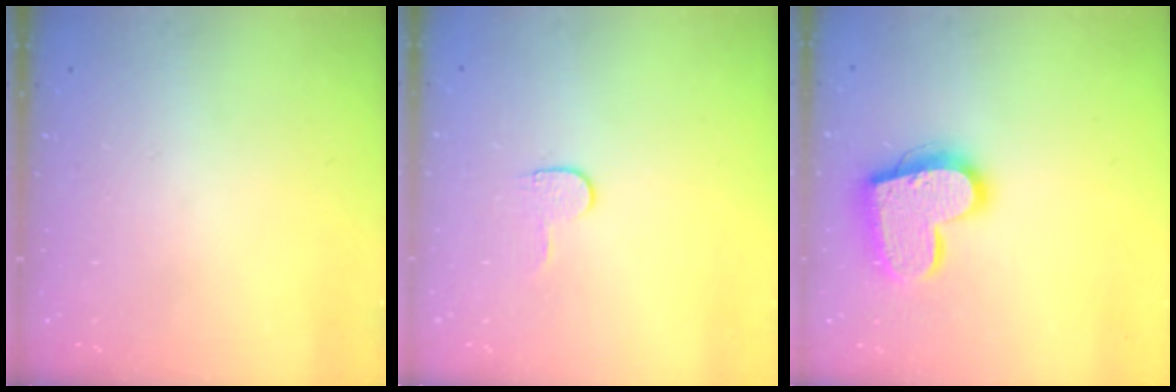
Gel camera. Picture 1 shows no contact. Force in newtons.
{"total": 3.6, "press": 3.6, "slide": 0.4}
{"total": 18.0, "press": 17.9, "slide": 1.4}